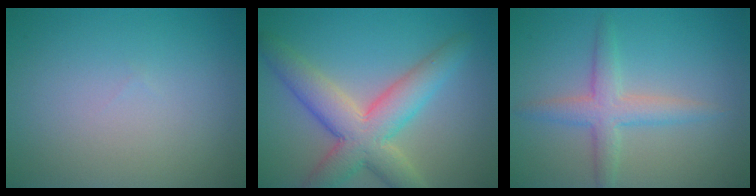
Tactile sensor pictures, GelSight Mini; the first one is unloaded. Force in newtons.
{"total": 7.2, "press": 7.2, "slide": 0.5}
{"total": 3.3, "press": 3.3, "slide": 0.3}